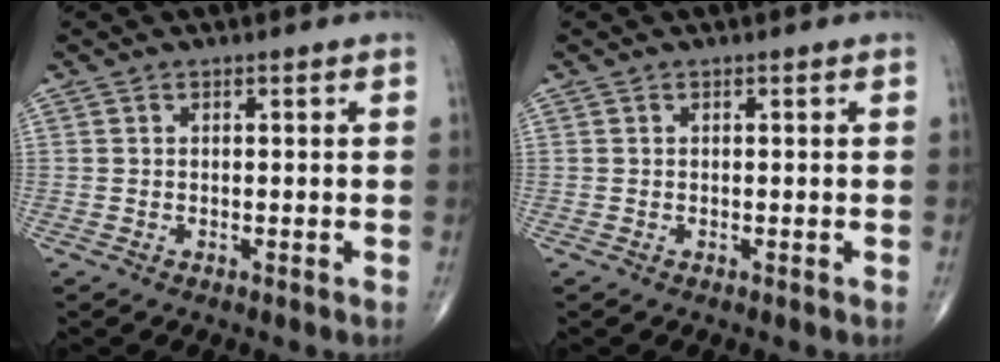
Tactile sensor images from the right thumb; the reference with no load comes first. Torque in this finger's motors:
{"motor_torque": [0.00, 0.00, -0.07, 0.07, 0.00]}